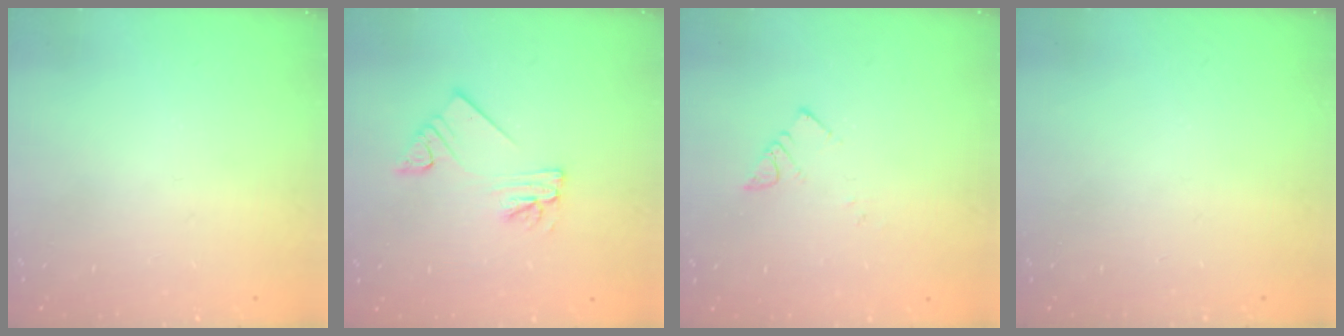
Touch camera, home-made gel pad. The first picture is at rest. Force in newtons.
{"total": 5.4, "press": 5.4, "slide": 0.6}
{"total": 3.8, "press": 3.8, "slide": 0.2}
{"total": 0.0}